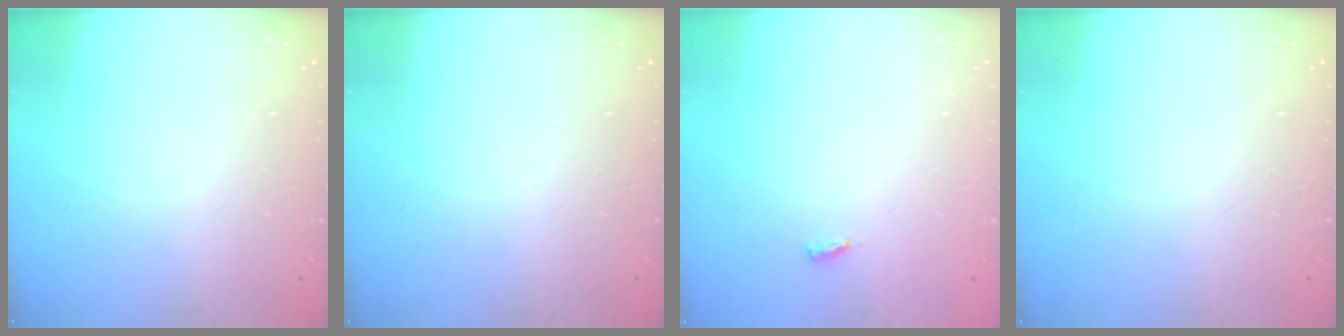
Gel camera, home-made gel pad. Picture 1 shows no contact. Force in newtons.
{"total": 0.0}
{"total": 2.6, "press": 2.4, "slide": 1.0}
{"total": 0.0}